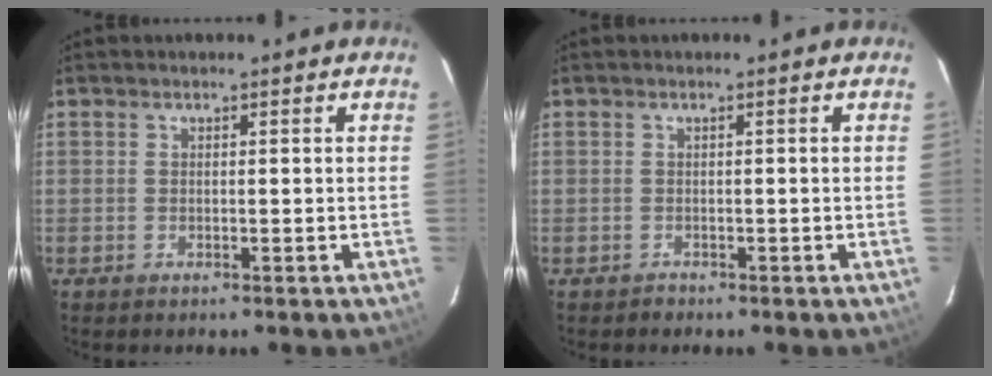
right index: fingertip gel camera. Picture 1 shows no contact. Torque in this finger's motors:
{"motor_torque": [-0.08, -0.05, -0.15, -0.06]}